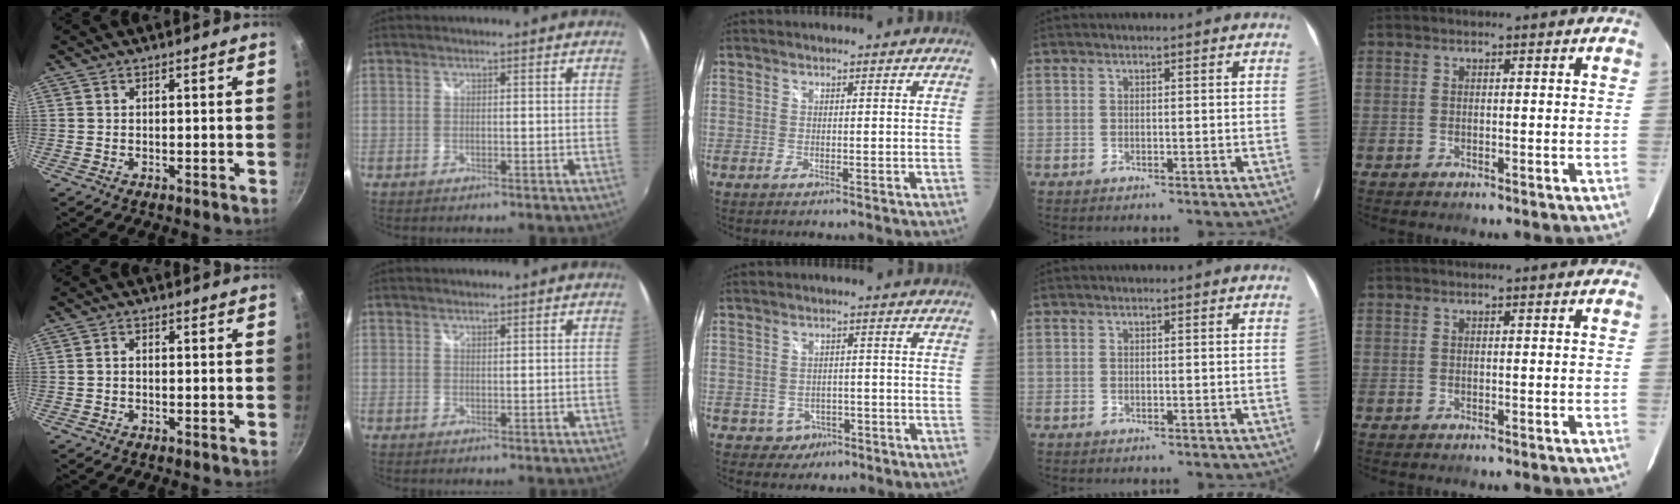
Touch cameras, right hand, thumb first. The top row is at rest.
{"thumb": {"total": 1.3, "force": [-0.3, 0.9, 0.9], "torque": [-0.017, 0.009, -0.007]}, "index": {"total": 0.6, "force": [0.6, 0.2, 0.2], "torque": [-0.003, 0.002, 0.011]}, "middle": {"total": 4.1, "force": [-1.6, 3.6, 1.0], "torque": [-0.034, 0.005, -0.014]}}